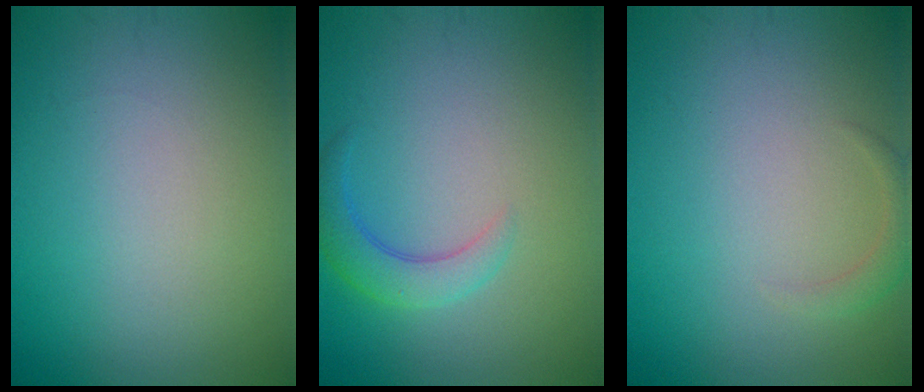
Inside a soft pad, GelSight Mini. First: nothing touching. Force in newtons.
{"total": 2.9, "press": 2.9, "slide": 0.2}
{"total": 1.3, "press": 1.3, "slide": 0.1}